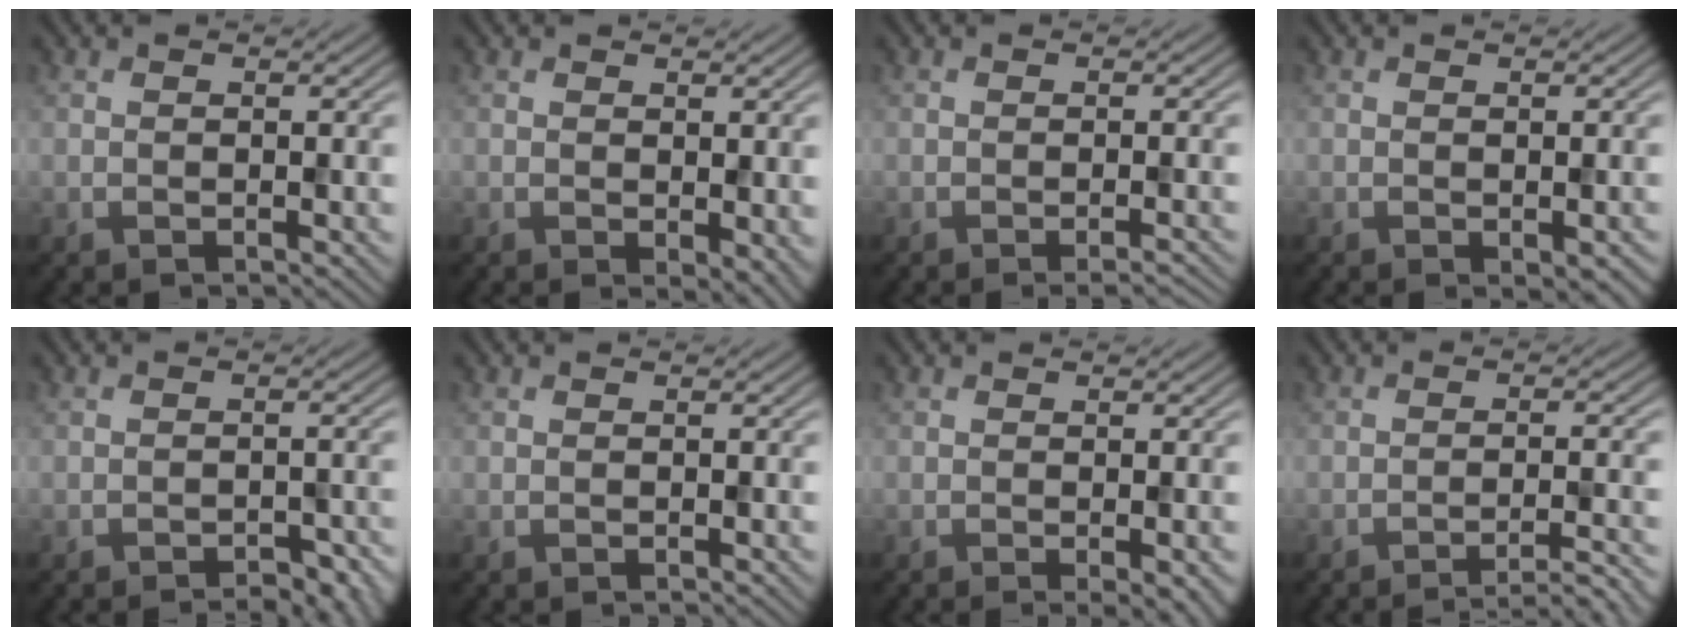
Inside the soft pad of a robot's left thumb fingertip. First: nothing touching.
{"total": 2.7, "force": [-0.1, 1.3, 2.3], "torque": [-0.030, -0.007, 0.002]}
{"total": 1.7, "force": [-0.9, 0.4, 1.4], "torque": [-0.012, 0.003, -0.020]}
{"total": 2.0, "force": [-0.8, 0.5, 1.7], "torque": [-0.028, -0.005, -0.009]}
{"total": 4.5, "force": [-3.7, 1.3, 2.3], "torque": [-0.033, 0.011, -0.038]}
{"total": 0.0}
{"total": 3.1, "force": [-1.1, 0.7, 2.8], "torque": [-0.037, -0.001, -0.016]}
{"total": 4.6, "force": [-3.5, 0.4, 2.9], "torque": [-0.042, 0.017, -0.068]}